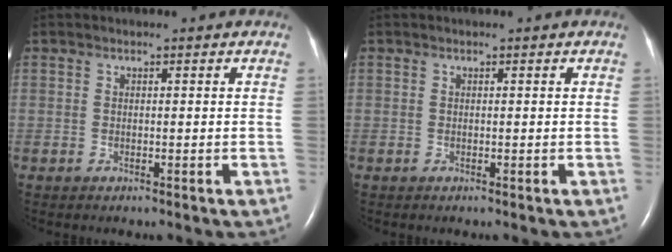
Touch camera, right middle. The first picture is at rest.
{"total": 0.0}